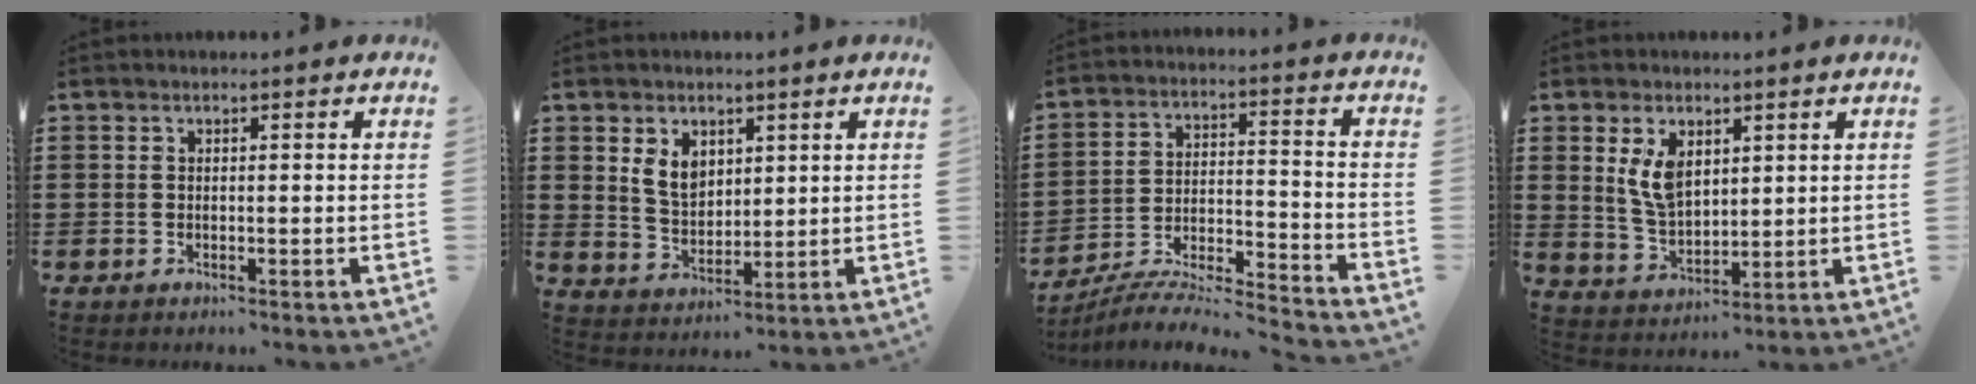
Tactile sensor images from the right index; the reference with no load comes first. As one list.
[{"total": 5.0, "force": [2.2, 3.5, 2.8], "torque": [-0.068, 0.012, 0.041]}, {"total": 6.2, "force": [-5.9, 0.5, 1.9], "torque": [-0.039, -0.007, -0.120]}, {"total": 6.4, "force": [2.7, 3.7, 4.5], "torque": [-0.099, 0.010, 0.050]}]